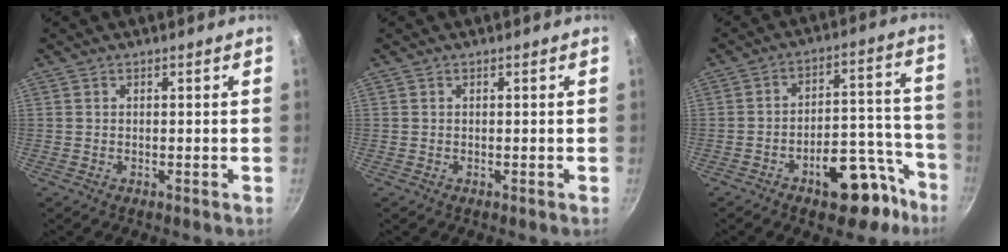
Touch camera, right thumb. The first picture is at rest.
{"total": 0.0}
{"total": 15.7, "force": [-9.1, 7.9, 10.2], "torque": [-0.077, 0.078, -0.122]}